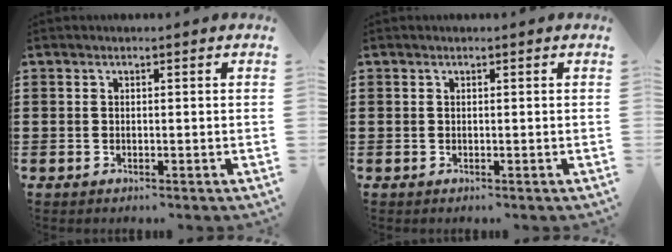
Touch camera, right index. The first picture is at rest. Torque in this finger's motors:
{"motor_torque": [0.21, -0.05, 0.03, 0.01]}